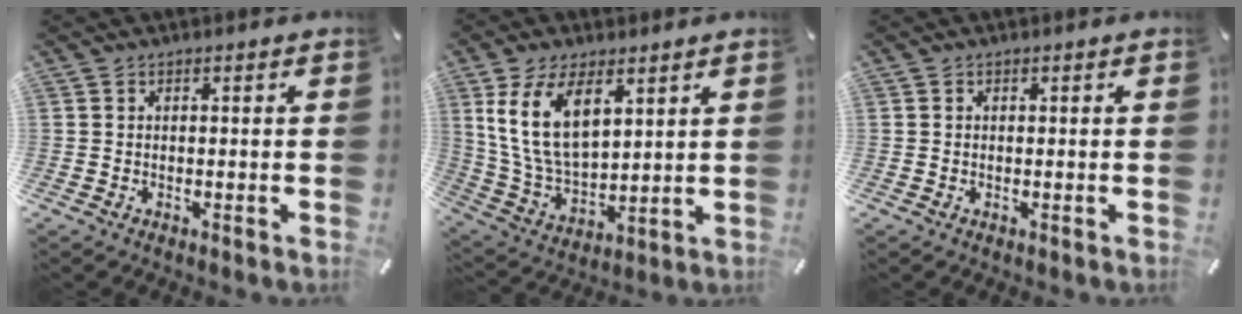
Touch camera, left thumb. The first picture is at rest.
{"total": 13.8, "force": [6.4, 7.8, 9.4], "torque": [-0.219, -0.016, 0.117]}
{"total": 0.0}